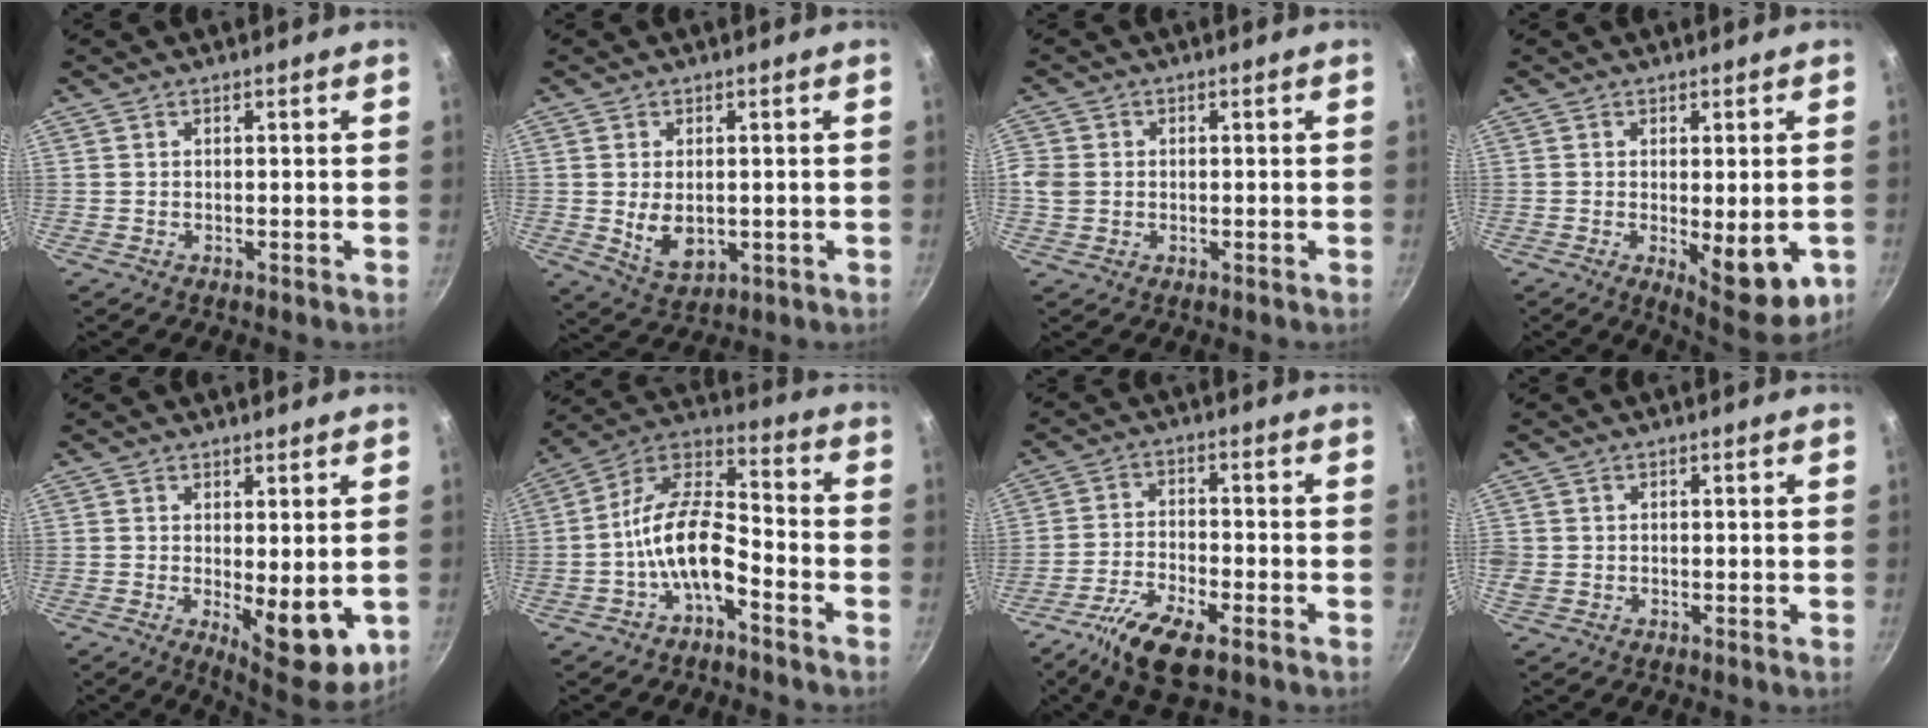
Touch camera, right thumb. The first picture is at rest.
{"total": 7.0, "force": [-0.2, 4.6, 5.3], "torque": [-0.082, -0.013, 0.011]}
{"total": 4.3, "force": [-0.1, 3.8, 2.0], "torque": [-0.034, 0.003, -0.007]}
{"total": 10.7, "force": [-2.4, 4.1, 9.6], "torque": [-0.113, -0.011, -0.018]}
{"total": 10.6, "force": [-1.1, 4.2, 9.7], "torque": [-0.109, -0.012, -0.002]}
{"total": 12.4, "force": [-5.1, 5.9, 9.7], "torque": [-0.168, 0.059, -0.107]}
{"total": 10.7, "force": [-6.4, 3.9, 7.7], "torque": [-0.149, 0.024, -0.122]}
{"total": 2.8, "force": [-0.4, 2.4, 1.2], "torque": [-0.025, 0.000, -0.006]}